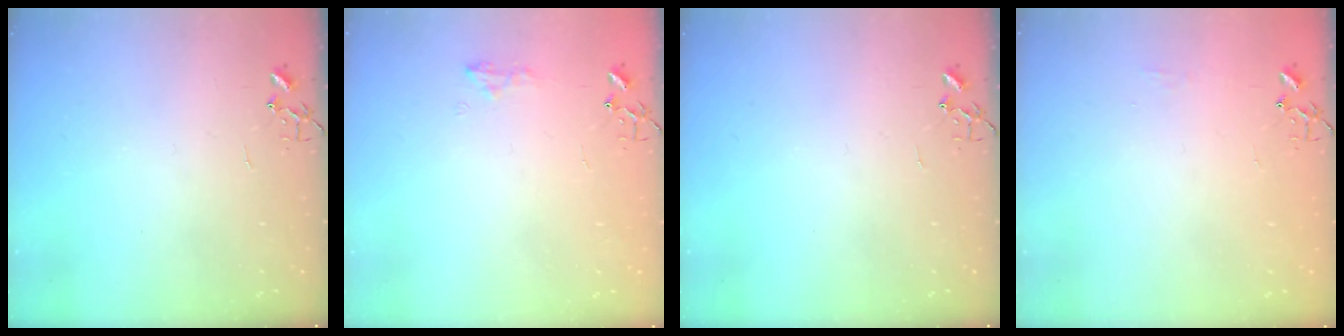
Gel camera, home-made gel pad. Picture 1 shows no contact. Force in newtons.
{"total": 8.5, "press": 8.5, "slide": 0.6}
{"total": 0.0}
{"total": 4.6, "press": 4.6, "slide": 0.7}